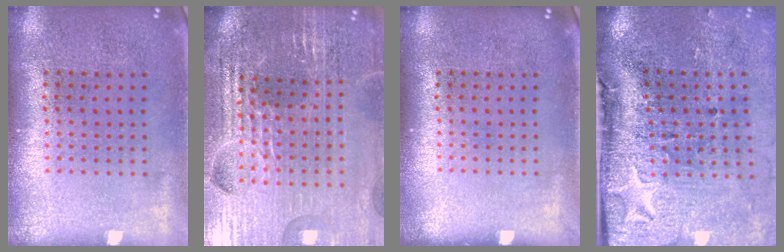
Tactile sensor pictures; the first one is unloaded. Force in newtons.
{"total": 4.4, "press": 4.2, "slide": 1.2}
{"total": 0.0}
{"total": 4.8, "press": 3.8, "slide": 3.0}